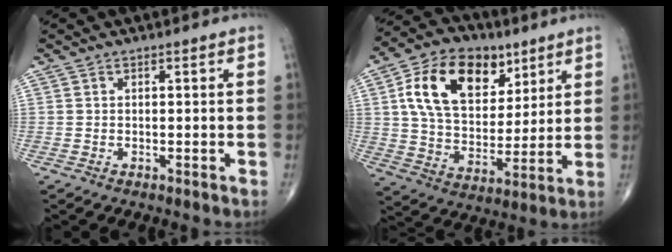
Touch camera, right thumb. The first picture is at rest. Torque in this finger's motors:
{"motor_torque": [1.11, 1.45, 0.24, -0.10, 0.21]}